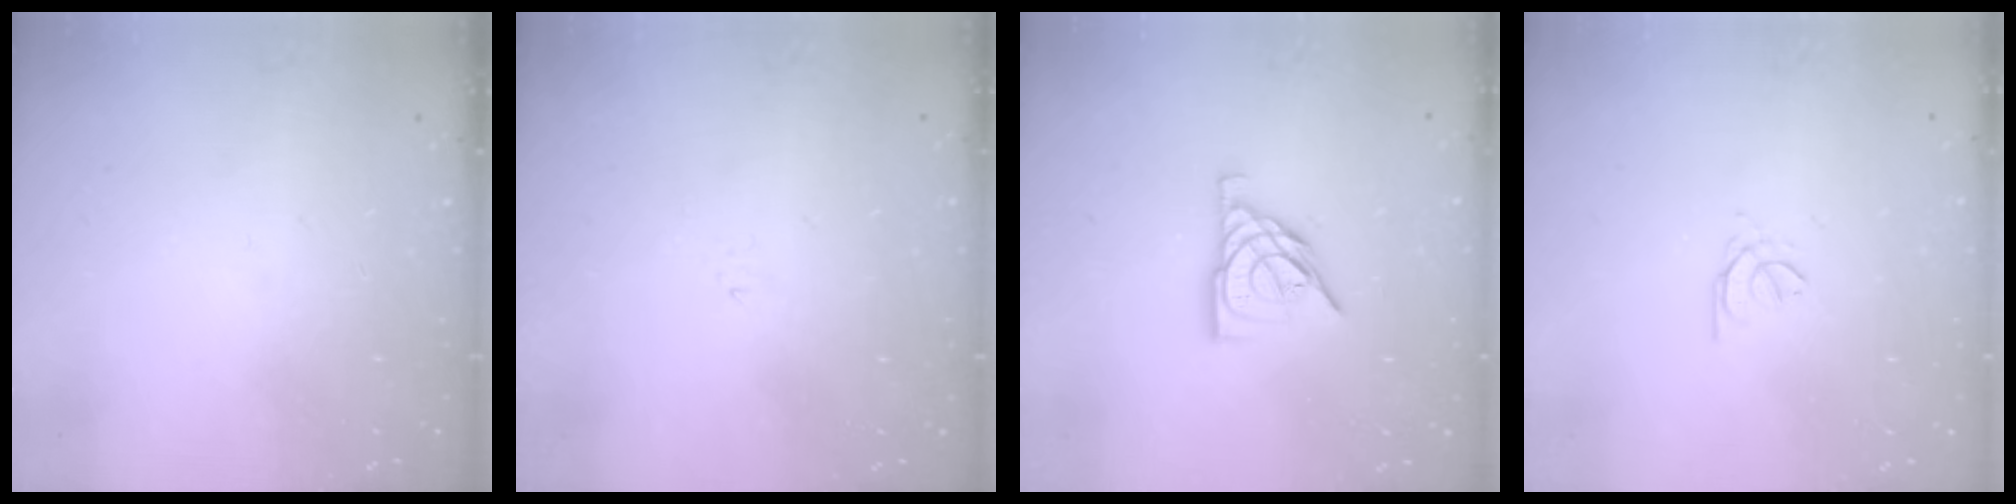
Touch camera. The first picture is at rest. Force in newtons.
{"total": 1.2, "press": 1.1, "slide": 0.2}
{"total": 9.5, "press": 9.4, "slide": 1.0}
{"total": 1.2, "press": 1.1, "slide": 0.4}